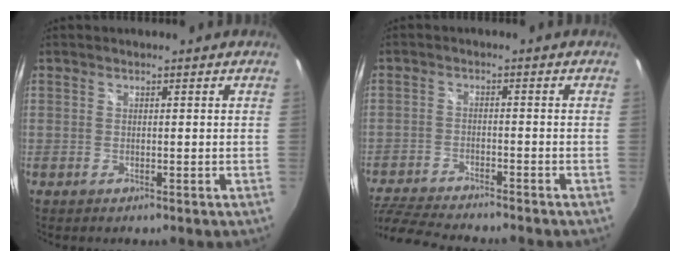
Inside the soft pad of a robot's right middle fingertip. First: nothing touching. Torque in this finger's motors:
{"motor_torque": [1.04, -1.10, 0.23, 0.06]}